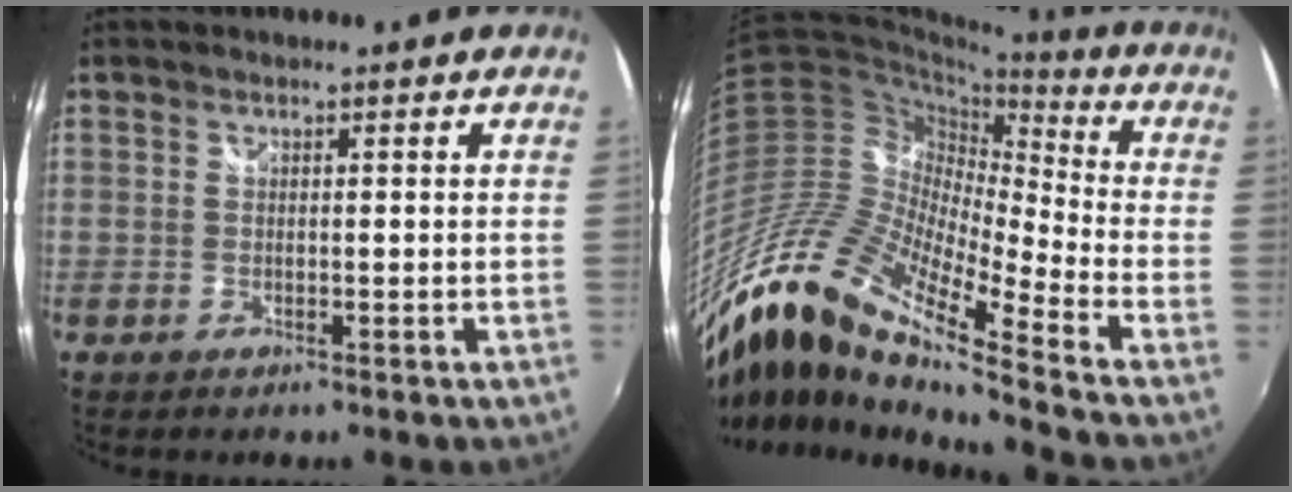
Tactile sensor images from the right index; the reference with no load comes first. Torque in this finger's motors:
{"motor_torque": [-0.59, -1.29, -0.24, -0.19]}